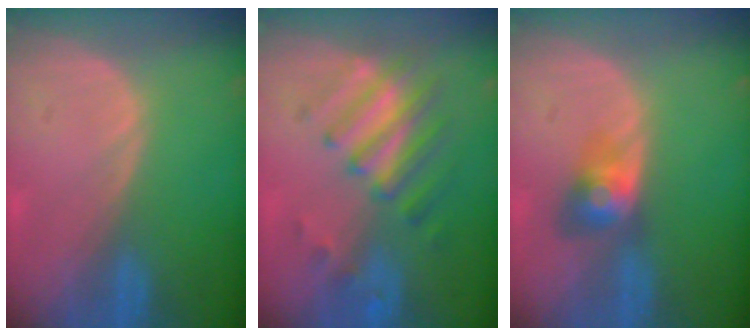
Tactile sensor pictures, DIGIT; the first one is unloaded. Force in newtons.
{"total": 7.7, "press": 7.1, "slide": 3.1}
{"total": 3.9, "press": 3.9, "slide": 0.3}